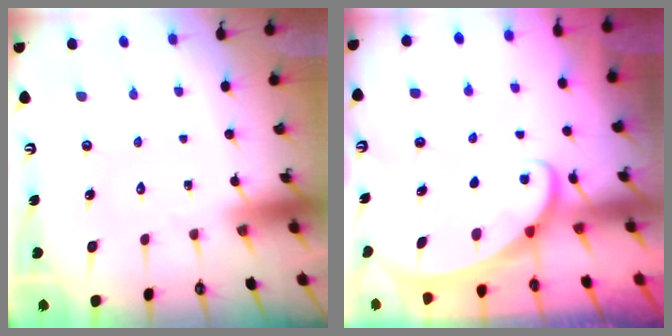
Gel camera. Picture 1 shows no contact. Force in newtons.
{"total": 2.3, "press": 2.2, "slide": 0.4}